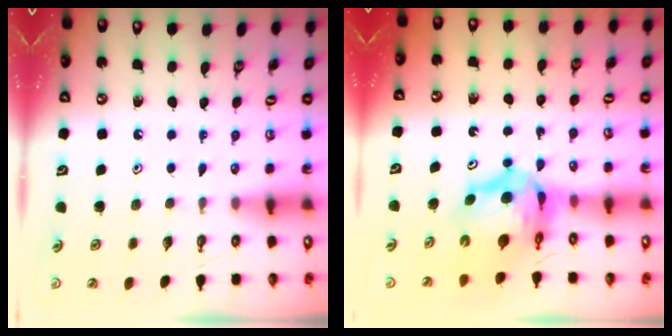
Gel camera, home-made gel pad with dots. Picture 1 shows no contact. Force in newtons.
{"total": 9.8, "press": 9.7, "slide": 1.0}